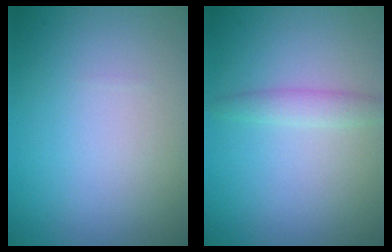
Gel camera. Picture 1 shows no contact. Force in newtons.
{"total": 1.7, "press": 1.7, "slide": 0.1}